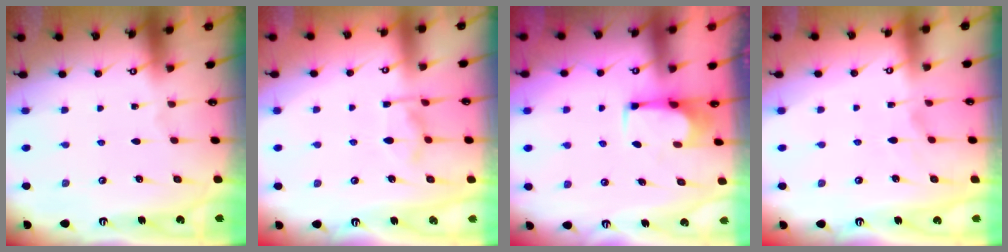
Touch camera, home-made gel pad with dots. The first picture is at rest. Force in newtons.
{"total": 5.9, "press": 5.8, "slide": 1.4}
{"total": 6.0, "press": 6.0, "slide": 0.9}
{"total": 1.4, "press": 0.9, "slide": 1.1}